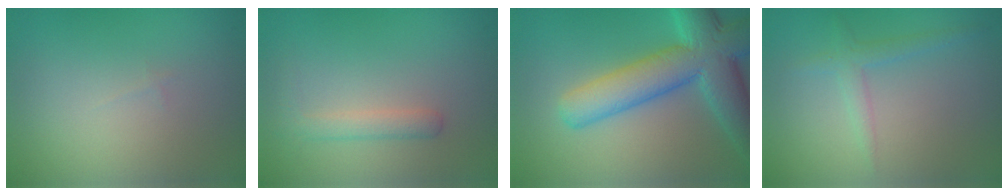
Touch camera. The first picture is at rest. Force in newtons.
{"total": 1.8, "press": 1.8, "slide": 0.1}
{"total": 9.0, "press": 9.0, "slide": 0.7}
{"total": 1.9, "press": 1.9, "slide": 0.1}